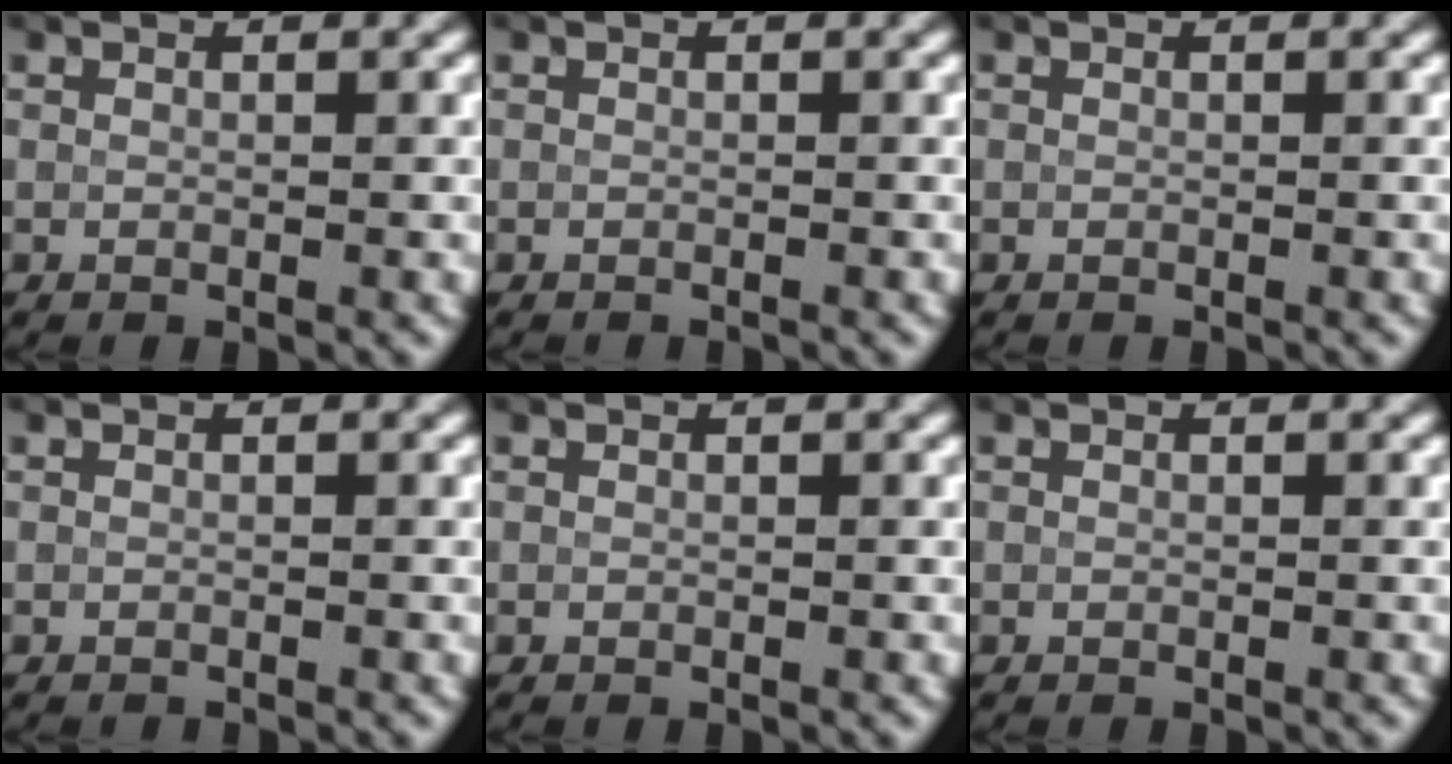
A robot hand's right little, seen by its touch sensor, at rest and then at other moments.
{"total": 0.5, "force": [-0.5, 0.1, 0.1], "torque": [0.003, -0.003, -0.009]}
{"total": 0.0}
{"total": 0.0}
{"total": 0.0}
{"total": 0.0}